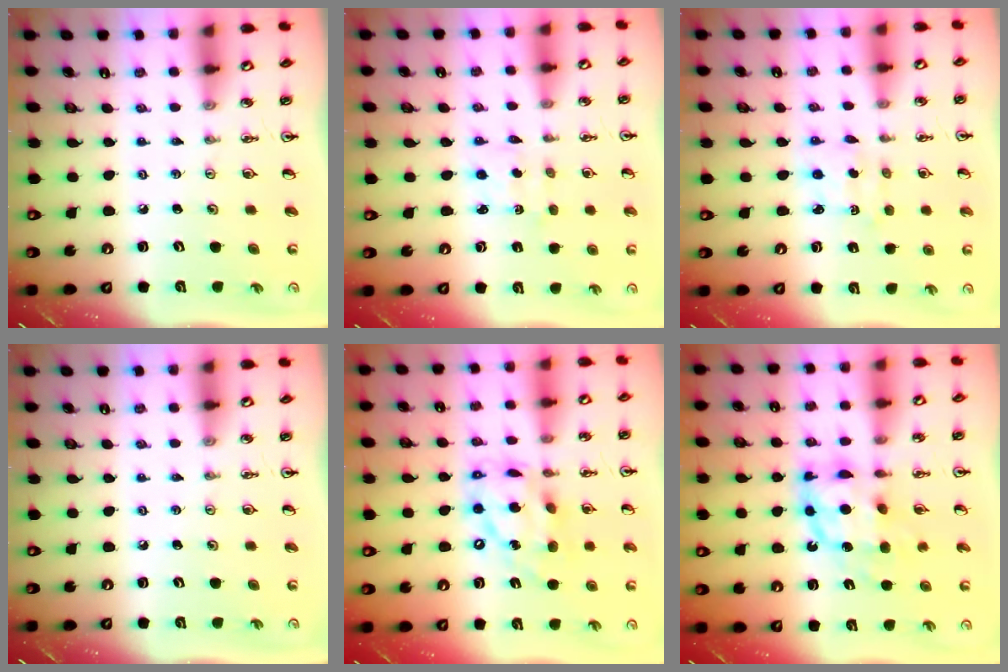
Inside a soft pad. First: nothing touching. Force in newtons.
{"total": 1.7, "press": 1.5, "slide": 0.8}
{"total": 2.0, "press": 1.9, "slide": 0.5}
{"total": 0.0}
{"total": 13.6, "press": 13.6, "slide": 1.0}
{"total": 11.9, "press": 11.8, "slide": 1.4}